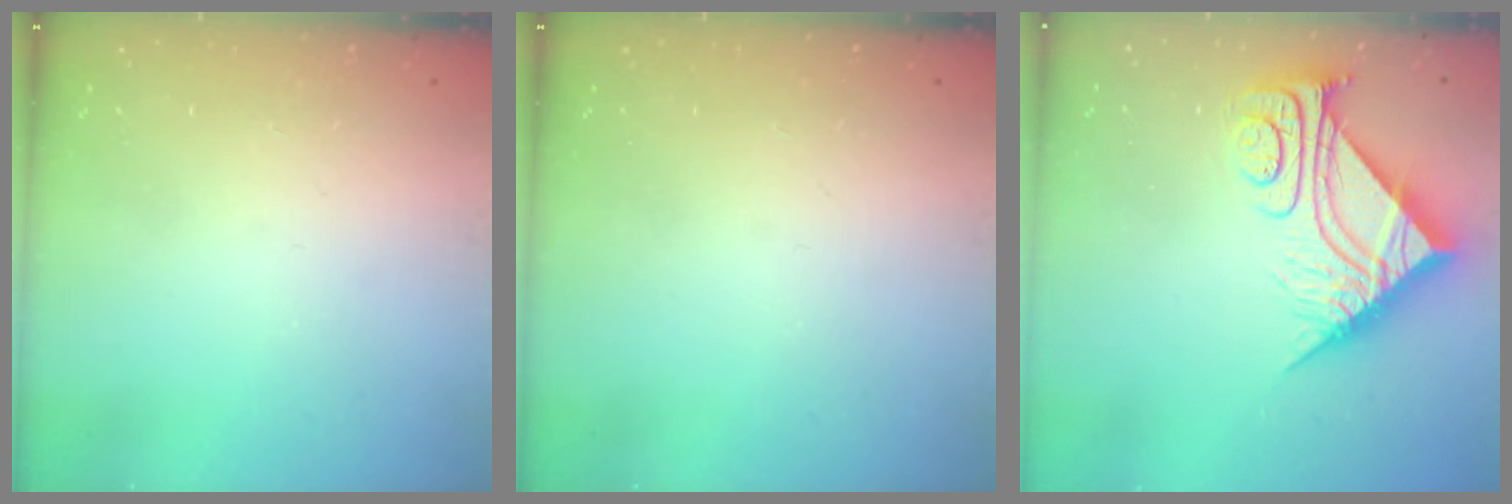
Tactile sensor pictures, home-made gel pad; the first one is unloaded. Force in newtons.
{"total": 0.0}
{"total": 10.4, "press": 10.4, "slide": 1.1}